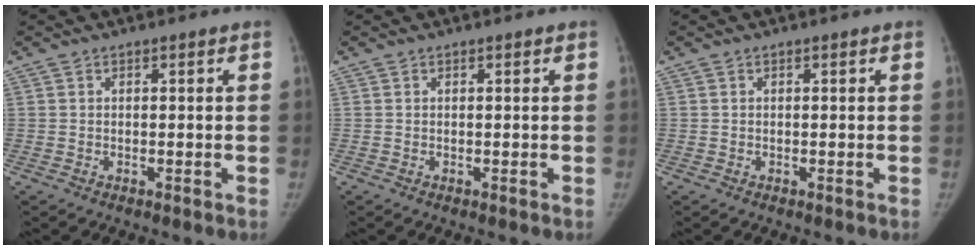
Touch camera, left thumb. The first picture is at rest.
{"total": 0.0}
{"total": 0.0}